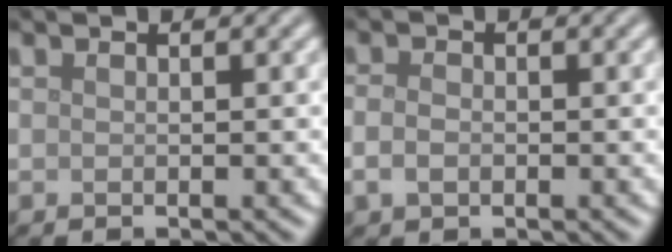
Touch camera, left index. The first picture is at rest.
{"total": 1.8, "force": [-0.4, 1.3, 1.2], "torque": [-0.025, 0.000, -0.012]}